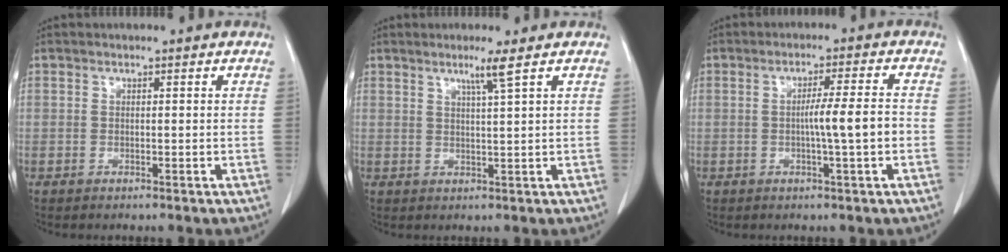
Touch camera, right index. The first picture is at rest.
{"total": 2.9, "force": [1.7, -1.0, 2.1], "torque": [-0.042, -0.008, 0.035]}
{"total": 5.6, "force": [-1.0, -0.4, 5.5], "torque": [-0.086, 0.001, -0.017]}